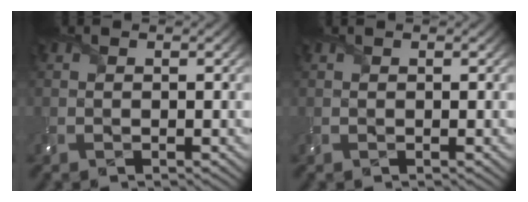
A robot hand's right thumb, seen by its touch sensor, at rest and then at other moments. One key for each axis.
{"total": 0.0}